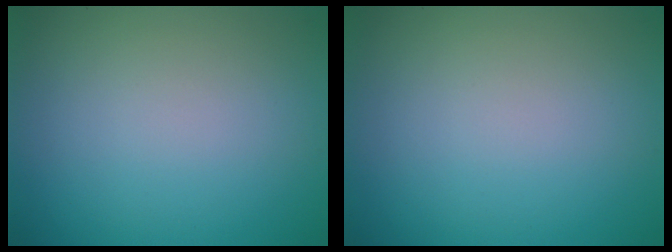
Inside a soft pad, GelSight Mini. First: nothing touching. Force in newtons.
{"total": 0.0}